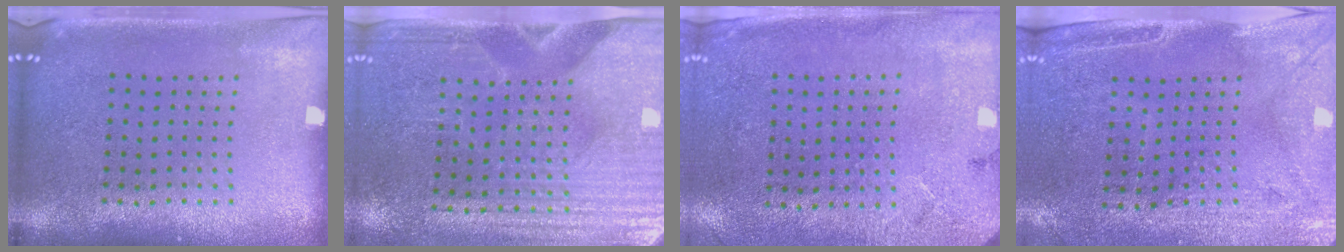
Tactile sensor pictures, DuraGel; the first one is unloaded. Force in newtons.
{"total": 3.4, "press": 3.1, "slide": 1.4}
{"total": 2.7, "press": 2.2, "slide": 1.6}
{"total": 2.9, "press": 2.4, "slide": 1.5}